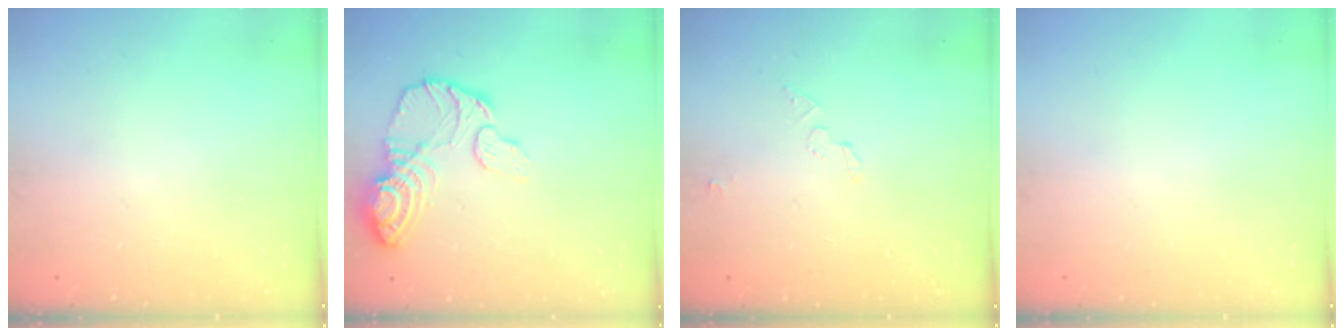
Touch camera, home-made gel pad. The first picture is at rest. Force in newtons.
{"total": 12.0, "press": 11.9, "slide": 1.1}
{"total": 2.8, "press": 2.8, "slide": 0.1}
{"total": 0.0}